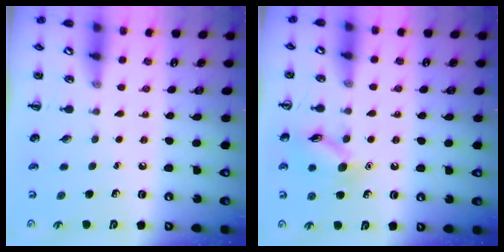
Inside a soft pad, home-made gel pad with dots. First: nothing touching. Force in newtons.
{"total": 10.9, "press": 10.9, "slide": 0.5}